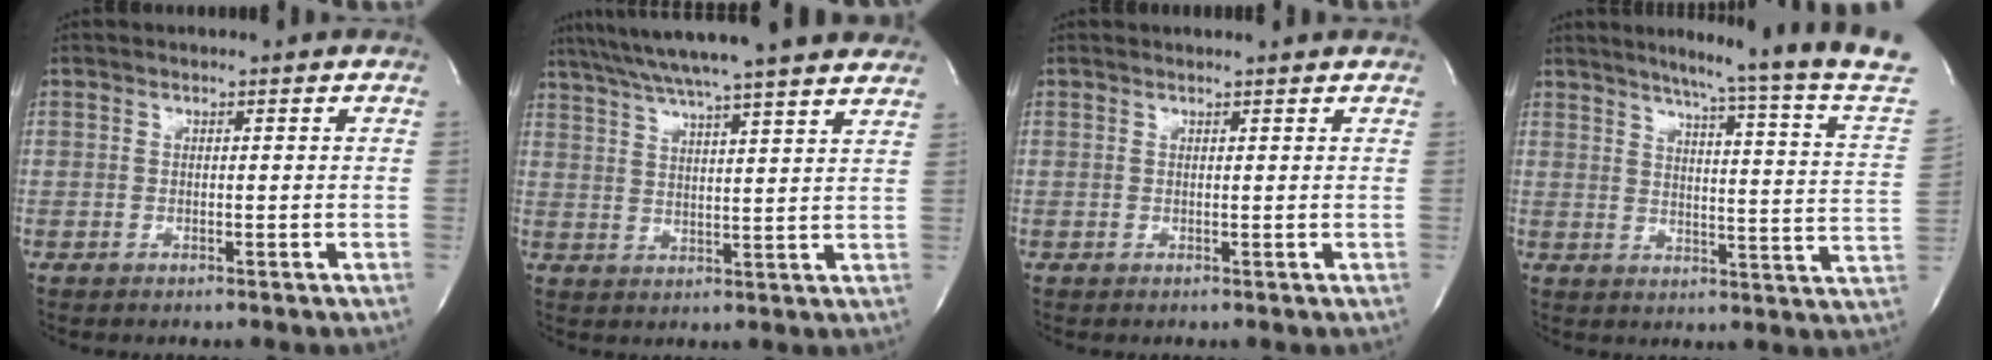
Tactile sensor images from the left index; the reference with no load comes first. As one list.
[{"total": 23.3, "force": [20.3, 0.6, 11.5], "torque": [-0.196, 0.016, 0.274]}, {"total": 2.5, "force": [2.4, 0.0, 0.4], "torque": [-0.012, 0.009, 0.025]}, {"total": 20.6, "force": [17.4, -3.2, 10.5], "torque": [-0.161, -0.080, 0.207]}]